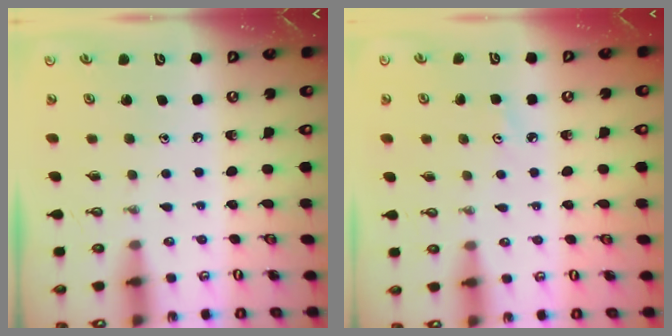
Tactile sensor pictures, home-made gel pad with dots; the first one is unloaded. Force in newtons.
{"total": 2.8, "press": 2.8, "slide": 0.4}